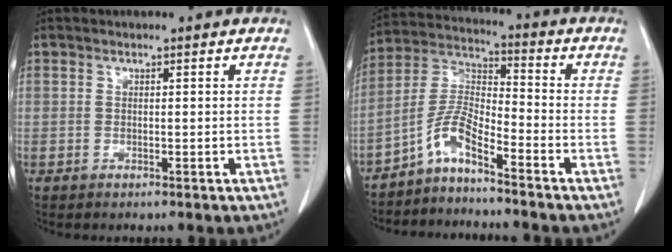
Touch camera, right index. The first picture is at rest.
{"total": 6.4, "force": [-4.7, 0.8, 4.3], "torque": [-0.095, 0.009, -0.097]}